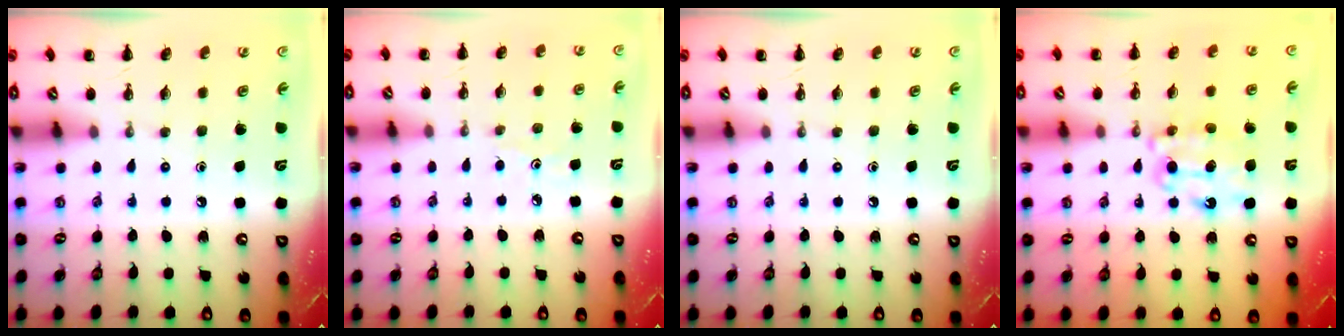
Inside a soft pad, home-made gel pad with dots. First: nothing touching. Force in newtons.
{"total": 2.2, "press": 2.0, "slide": 0.9}
{"total": 0.0}
{"total": 9.2, "press": 9.1, "slide": 1.0}